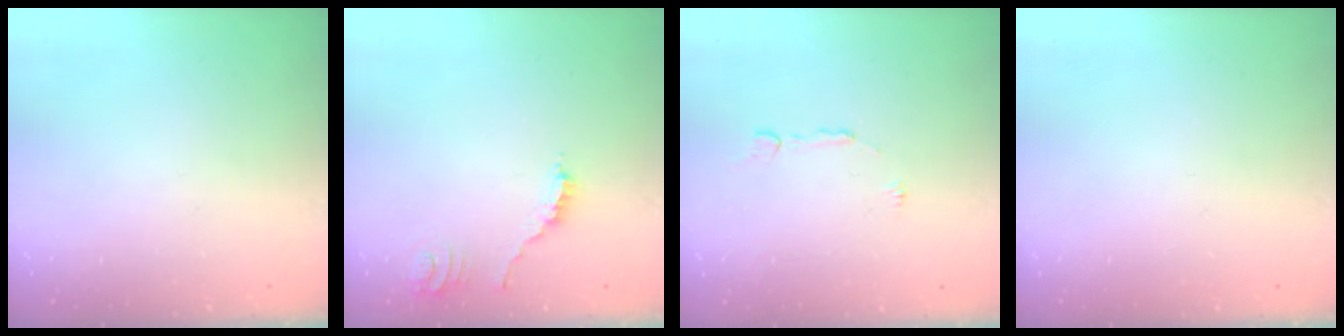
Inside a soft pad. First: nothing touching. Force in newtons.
{"total": 2.0, "press": 2.0, "slide": 0.3}
{"total": 5.0, "press": 4.9, "slide": 0.3}
{"total": 1.5, "press": 1.5, "slide": 0.1}